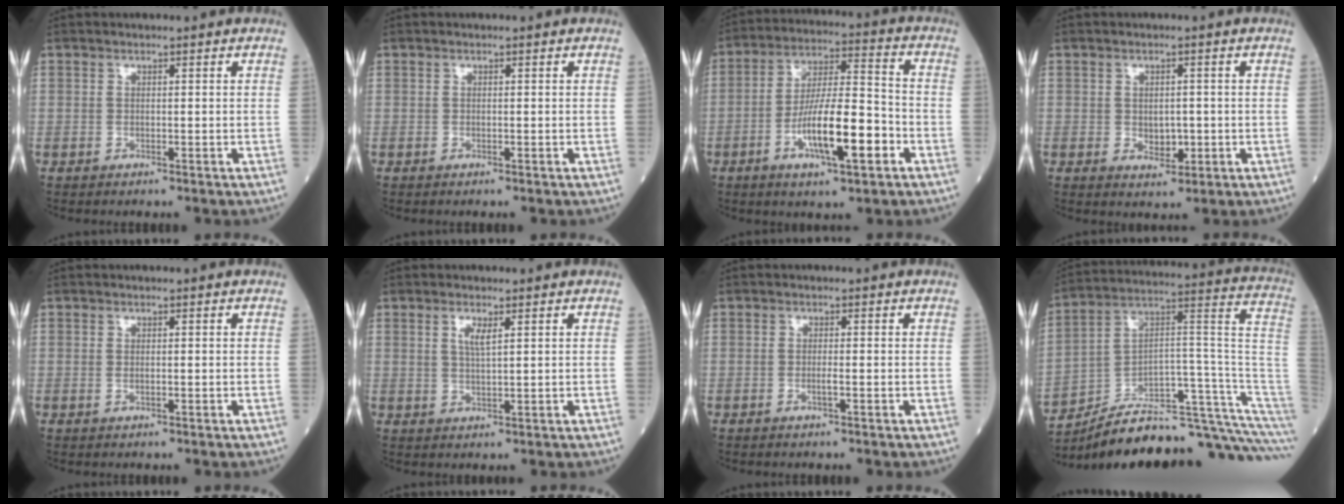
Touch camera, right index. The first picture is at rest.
{"total": 0.0}
{"total": 12.8, "force": [-4.7, 2.4, 11.6], "torque": [-0.211, 0.003, -0.080]}
{"total": 2.9, "force": [-0.4, 1.9, 2.1], "torque": [-0.027, -0.001, 0.001]}
{"total": 0.6, "force": [-0.1, 0.2, 0.5], "torque": [-0.013, -0.002, 0.000]}
{"total": 2.5, "force": [1.1, 0.3, 2.2], "torque": [-0.050, -0.002, 0.022]}
{"total": 0.9, "force": [-0.4, 0.0, 0.8], "torque": [-0.020, 0.000, -0.007]}
{"total": 22.8, "force": [-19.1, 0.8, 12.5], "torque": [-0.107, 0.054, -0.289]}